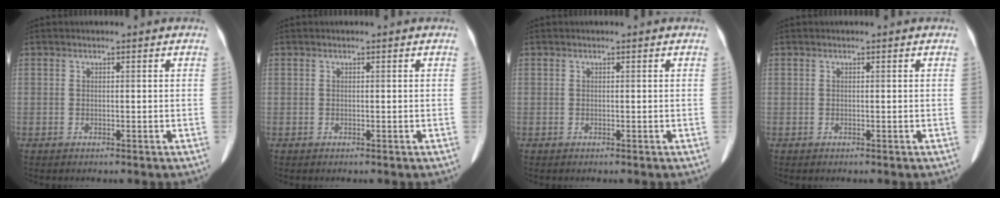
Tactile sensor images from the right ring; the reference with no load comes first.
{"total": 0.0}
{"total": 0.0}
{"total": 0.0}